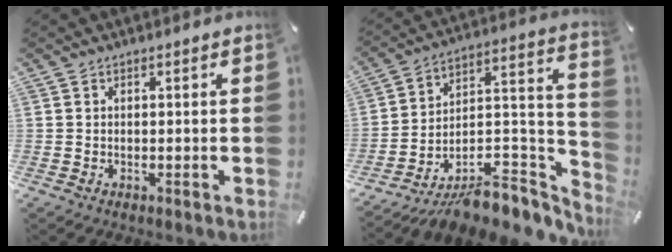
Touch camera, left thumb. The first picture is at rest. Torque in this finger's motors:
{"motor_torque": [-1.23, 3.45, 0.59, 2.18, 0.06]}